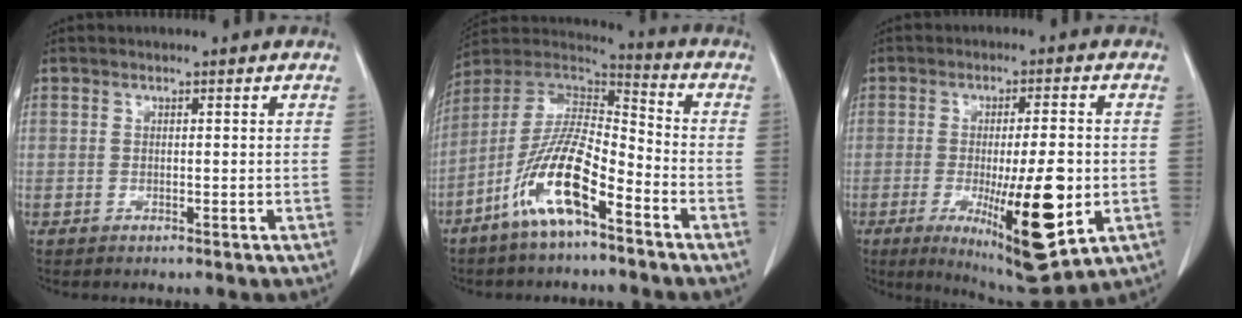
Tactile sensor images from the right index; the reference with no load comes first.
{"total": 13.5, "force": [-7.2, 2.8, 11.0], "torque": [-0.210, -0.002, -0.134]}
{"total": 15.4, "force": [-3.9, 2.7, 14.6], "torque": [-0.234, -0.026, -0.046]}